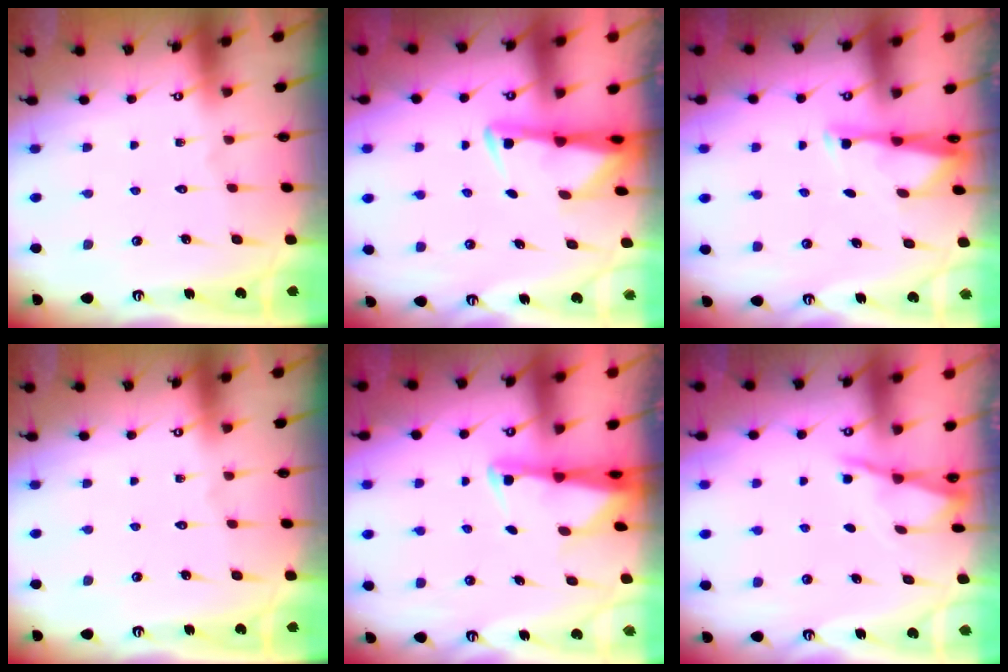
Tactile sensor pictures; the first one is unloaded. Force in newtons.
{"total": 2.8, "press": 2.8, "slide": 0.5}
{"total": 2.9, "press": 2.9, "slide": 0.6}
{"total": 0.0}
{"total": 2.5, "press": 2.5, "slide": 0.5}
{"total": 1.1, "press": 1.1, "slide": 0.1}